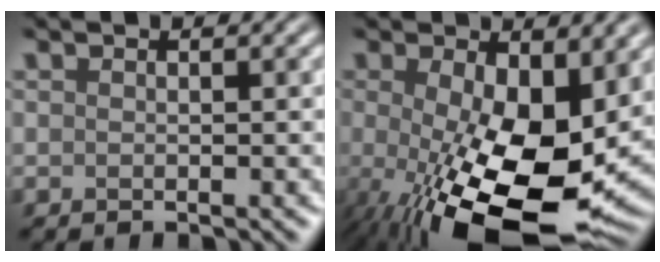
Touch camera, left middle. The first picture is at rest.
{"total": 14.2, "force": [-3.0, 5.9, 12.5], "torque": [-0.197, -0.037, -0.036]}